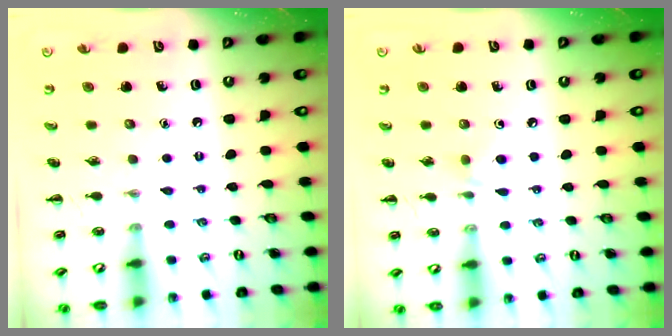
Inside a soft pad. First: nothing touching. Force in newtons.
{"total": 4.6, "press": 4.3, "slide": 1.7}